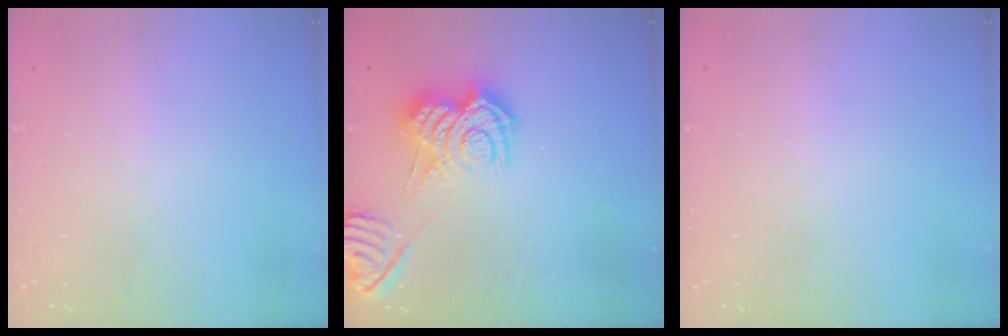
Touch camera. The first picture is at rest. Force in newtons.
{"total": 9.6, "press": 9.6, "slide": 0.7}
{"total": 0.0}